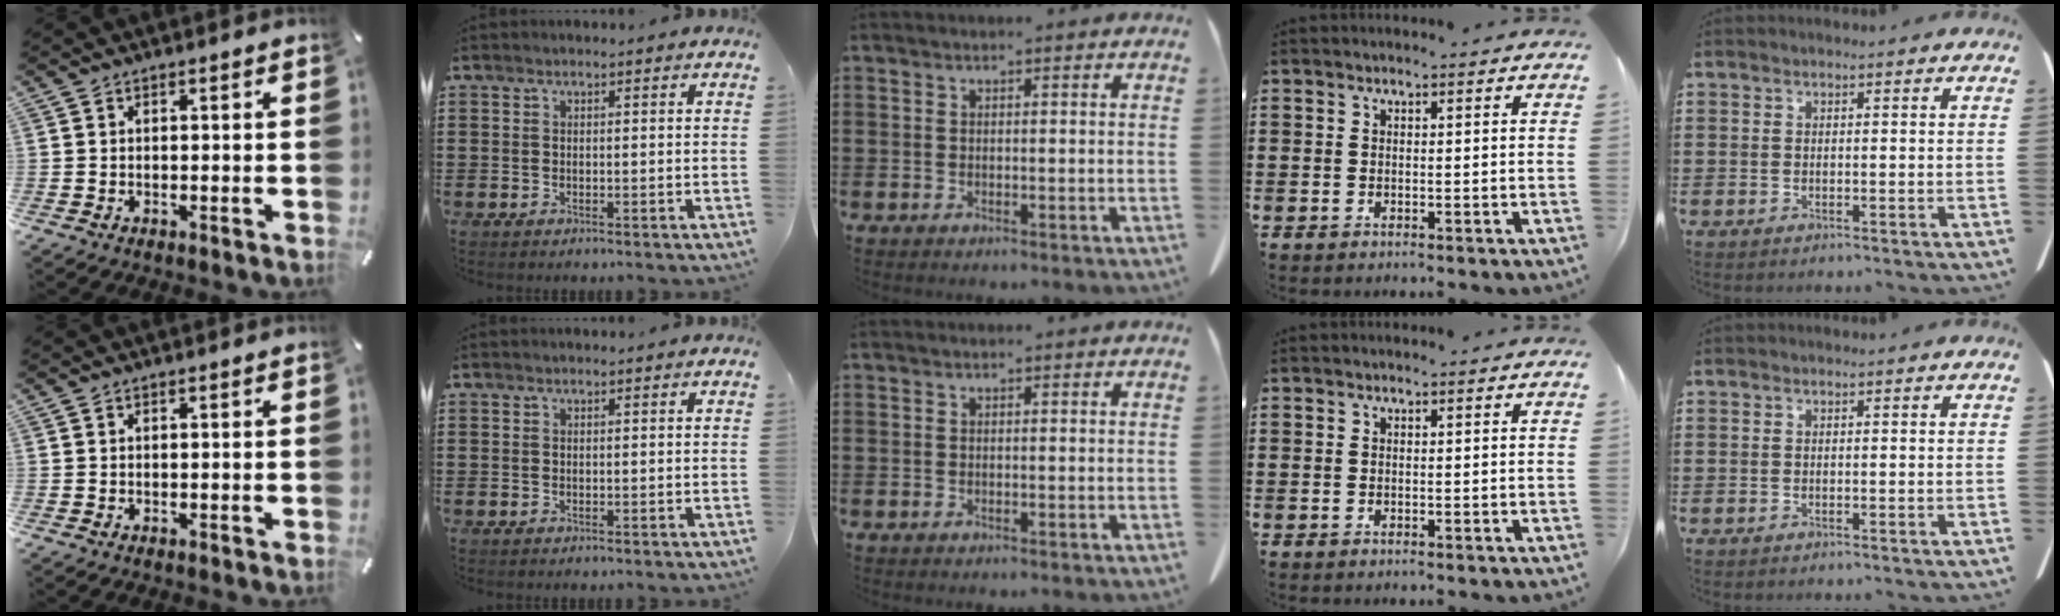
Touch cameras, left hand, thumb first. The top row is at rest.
{}